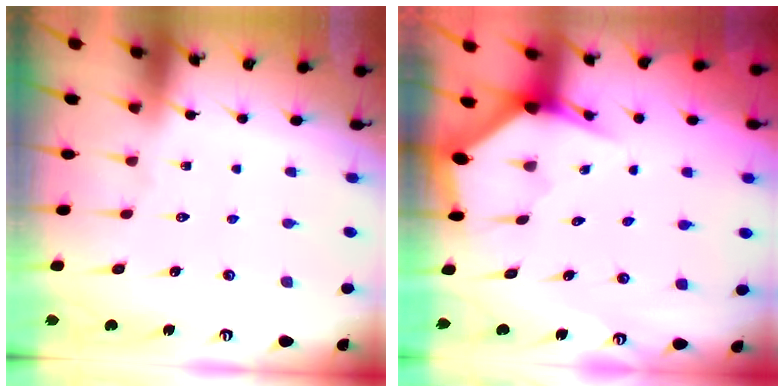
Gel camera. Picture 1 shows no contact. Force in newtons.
{"total": 3.1, "press": 3.1, "slide": 0.4}